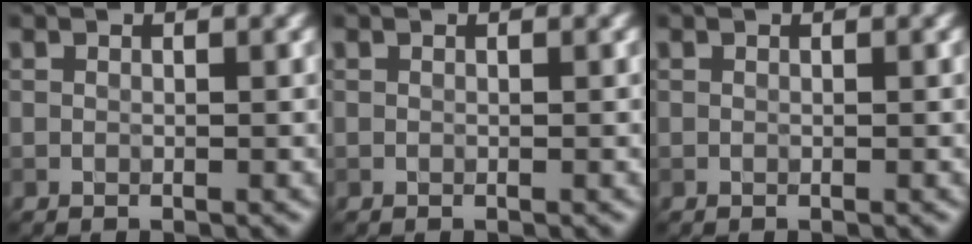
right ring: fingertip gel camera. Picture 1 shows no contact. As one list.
[{"total": 0.0}, {"total": 0.0}]